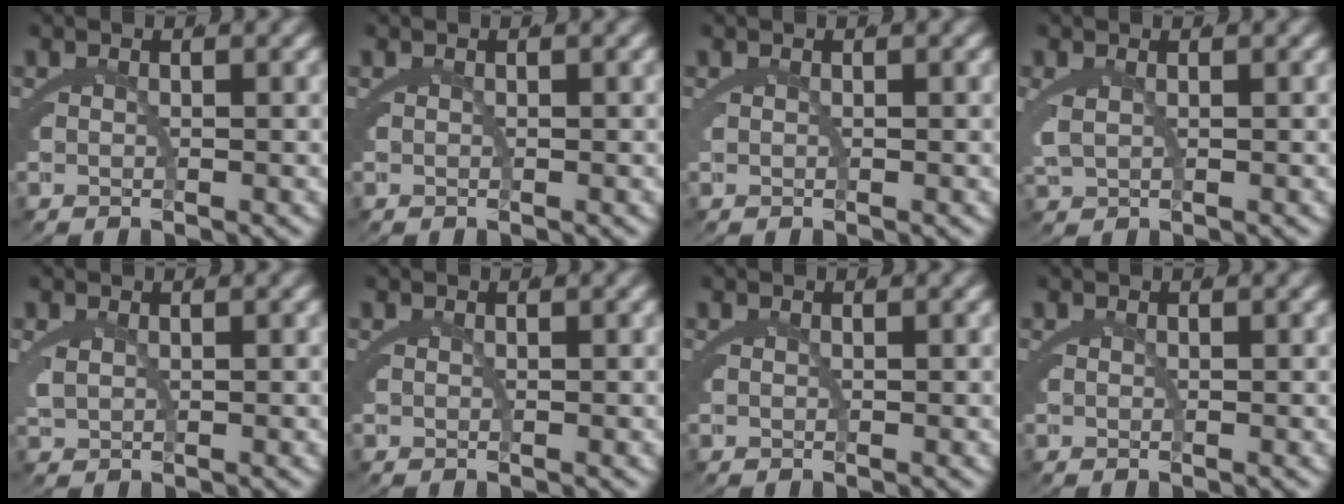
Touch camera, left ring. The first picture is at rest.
{"total": 0.0}
{"total": 0.6, "force": [0.3, -0.4, 0.1], "torque": [-0.001, 0.001, 0.009]}
{"total": 1.3, "force": [0.5, 0.3, 1.2], "torque": [-0.038, -0.012, 0.023]}
{"total": 0.9, "force": [0.6, 0.0, 0.7], "torque": [-0.023, -0.009, 0.023]}
{"total": 0.0}
{"total": 0.0}
{"total": 0.0}